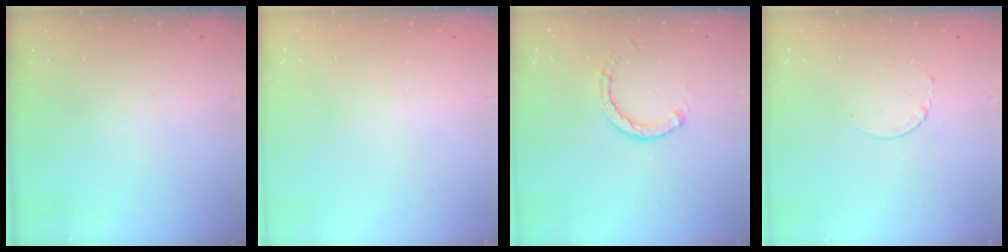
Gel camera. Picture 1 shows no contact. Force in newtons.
{"total": 2.4, "press": 2.4, "slide": 0.2}
{"total": 3.0, "press": 3.0, "slide": 0.3}
{"total": 2.5, "press": 2.5, "slide": 0.3}